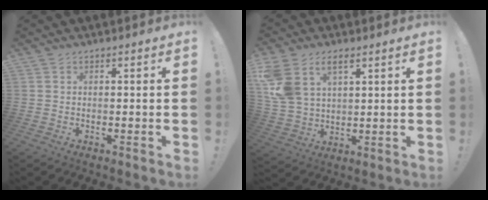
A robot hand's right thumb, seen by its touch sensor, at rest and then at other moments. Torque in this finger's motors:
{"motor_torque": [0.51, 0.92, 0.80, -0.28, 0.36]}